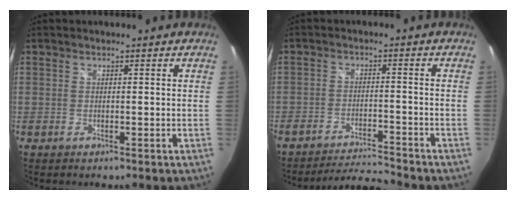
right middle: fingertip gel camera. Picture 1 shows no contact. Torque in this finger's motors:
{"motor_torque": [1.07, -1.07, 0.21, 0.09]}